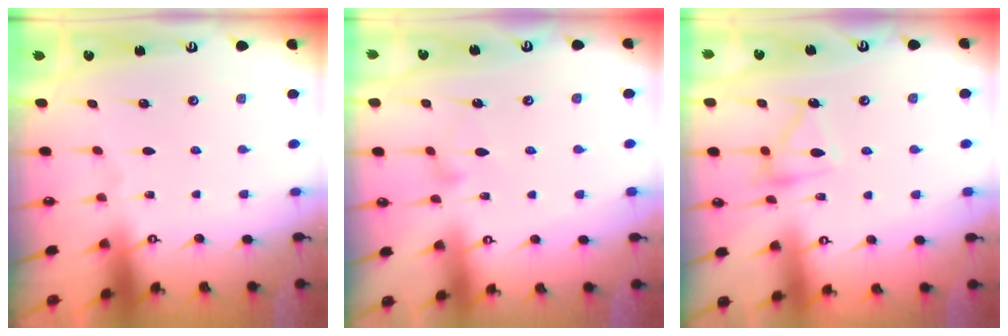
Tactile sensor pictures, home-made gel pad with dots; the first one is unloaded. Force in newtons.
{"total": 8.3, "press": 8.3, "slide": 0.5}
{"total": 12.2, "press": 12.2, "slide": 0.8}